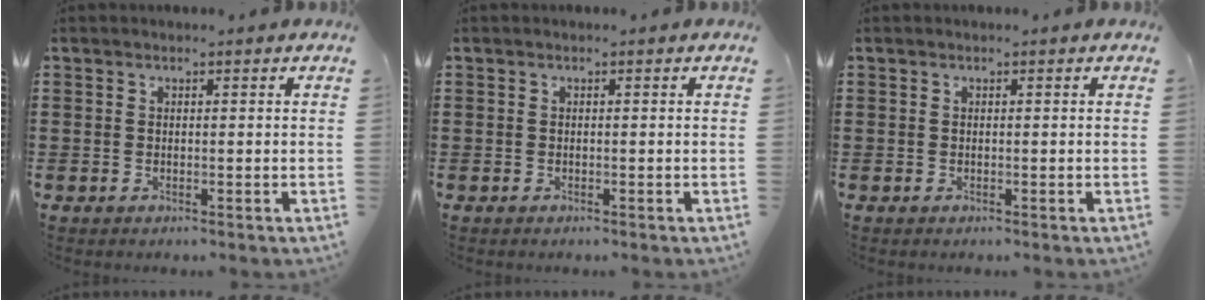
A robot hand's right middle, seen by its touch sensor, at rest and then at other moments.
{"total": 0.0}
{"total": 0.0}